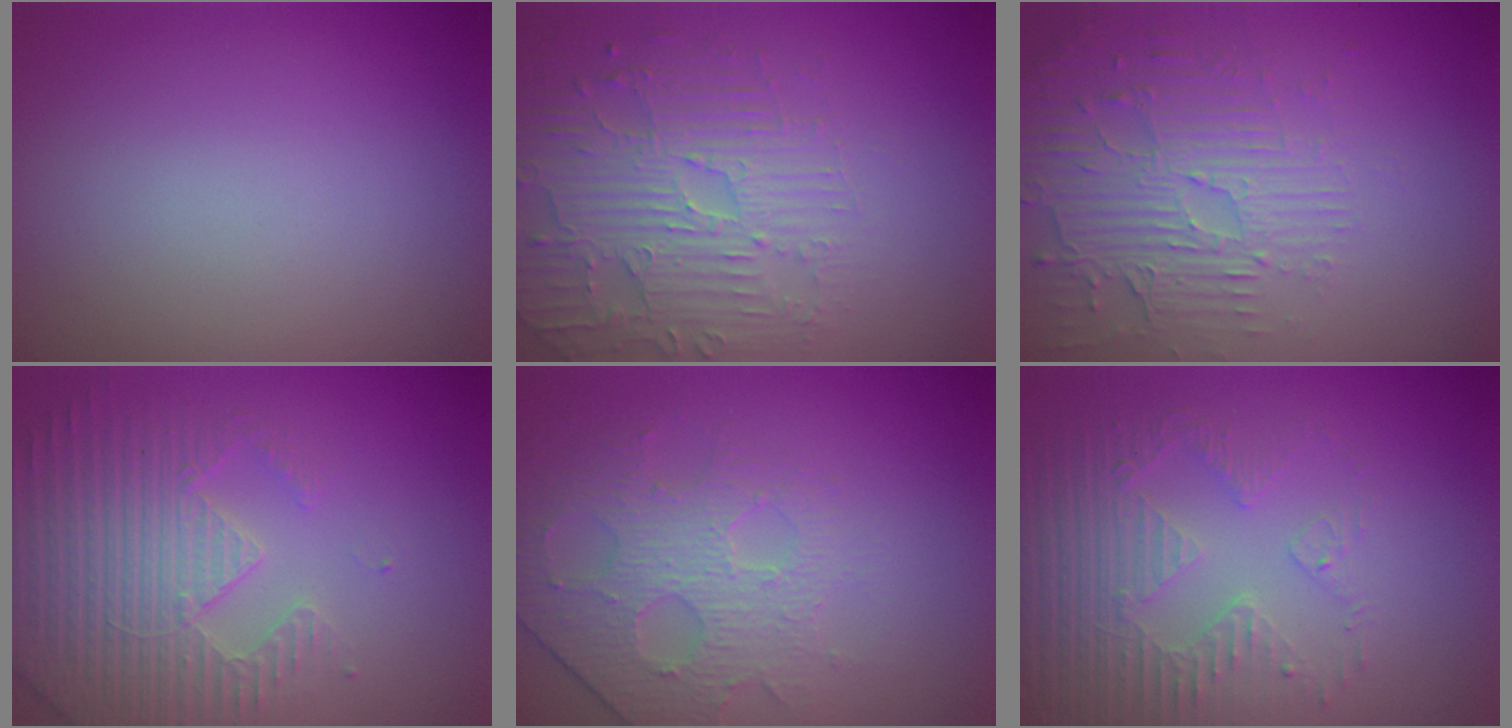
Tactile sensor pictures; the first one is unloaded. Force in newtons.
{"total": 4.7, "press": 3.9, "slide": 2.6}
{"total": 4.8, "press": 3.3, "slide": 3.4}
{"total": 4.5, "press": 4.5, "slide": 0.8}
{"total": 4.3, "press": 3.5, "slide": 2.5}
{"total": 5.2, "press": 3.5, "slide": 3.9}